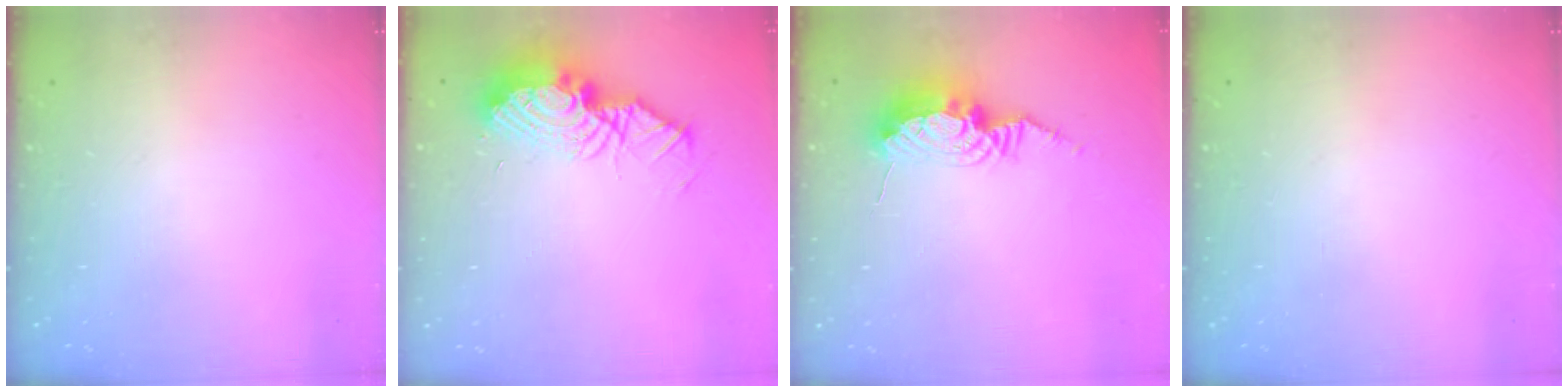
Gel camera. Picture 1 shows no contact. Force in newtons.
{"total": 14.6, "press": 14.6, "slide": 1.3}
{"total": 9.8, "press": 9.8, "slide": 0.9}
{"total": 0.0}